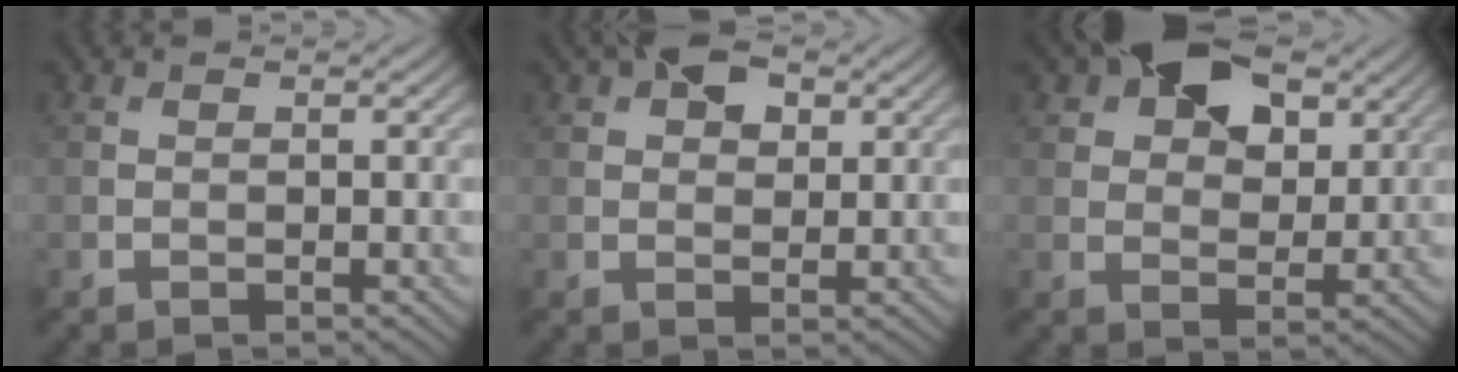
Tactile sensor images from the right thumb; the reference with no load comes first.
{"total": 4.7, "force": [2.3, 2.7, 3.0], "torque": [-0.048, 0.008, 0.035]}
{"total": 10.5, "force": [5.4, 6.2, 6.6], "torque": [-0.119, 0.015, 0.082]}